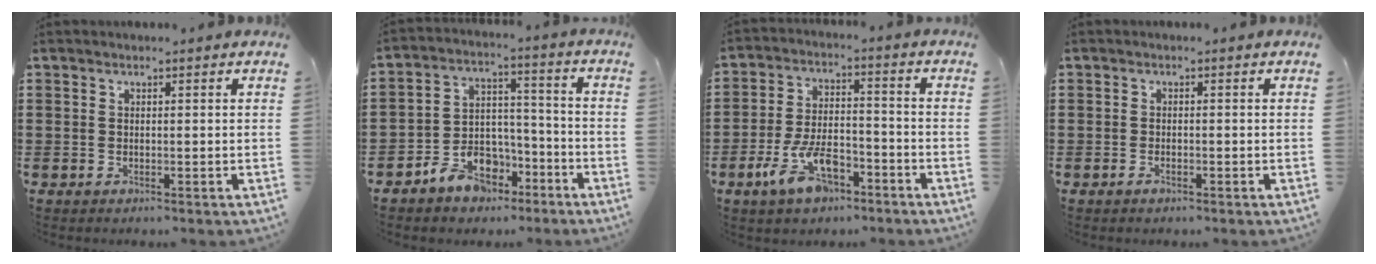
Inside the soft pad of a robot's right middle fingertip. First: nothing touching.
{"total": 8.0, "force": [-6.2, 4.7, 2.0], "torque": [-0.035, 0.040, -0.116]}
{"total": 9.4, "force": [-5.3, 4.1, 6.5], "torque": [-0.143, 0.006, -0.099]}
{"total": 0.9, "force": [-0.6, 0.3, 0.5], "torque": [-0.012, -0.003, -0.011]}